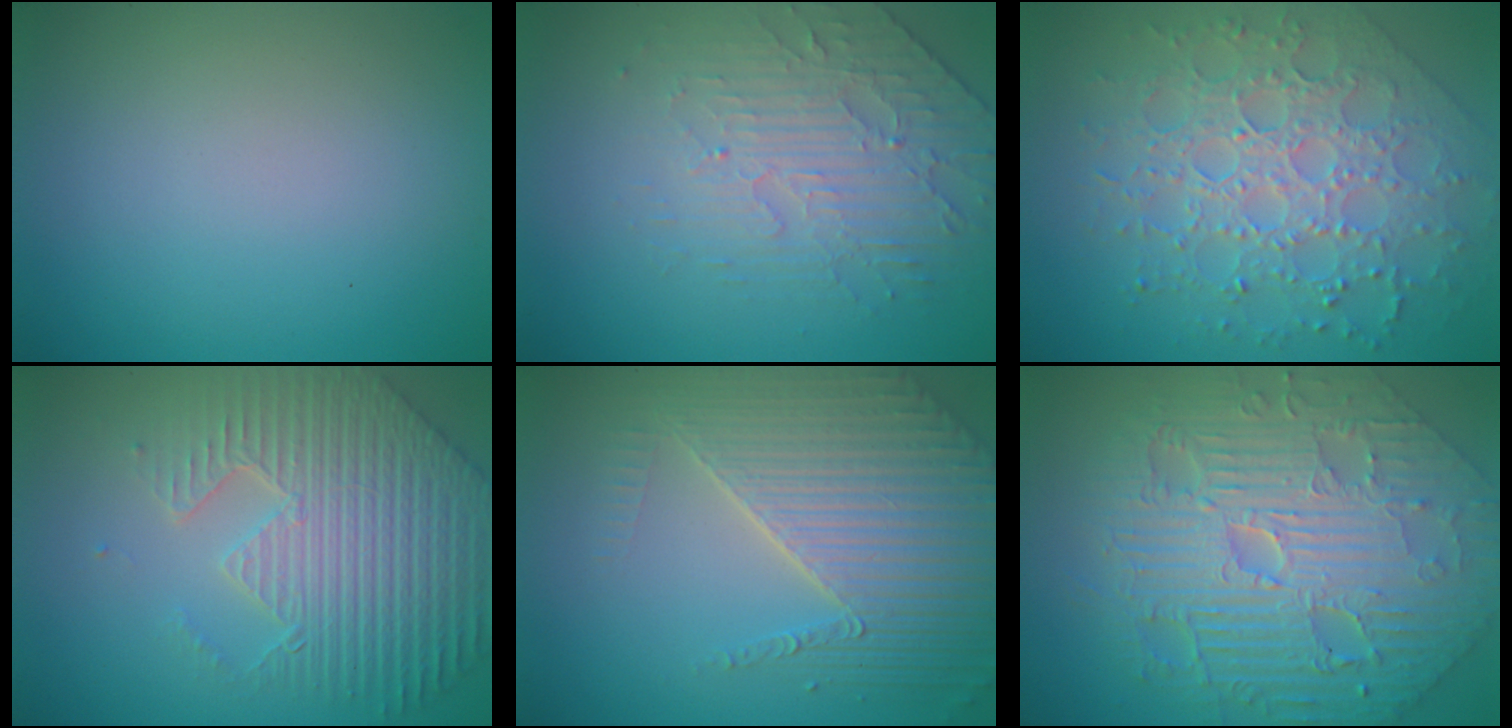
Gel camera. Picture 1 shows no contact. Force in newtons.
{"total": 4.5, "press": 3.3, "slide": 3.0}
{"total": 8.0, "press": 5.7, "slide": 5.6}
{"total": 7.8, "press": 5.8, "slide": 5.2}
{"total": 6.2, "press": 5.1, "slide": 3.5}
{"total": 11.6, "press": 7.8, "slide": 8.7}